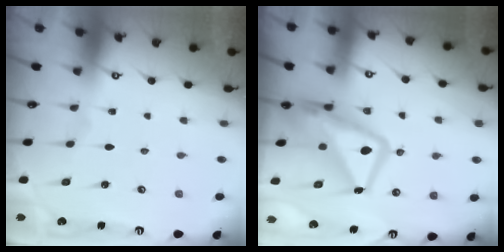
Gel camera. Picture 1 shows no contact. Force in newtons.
{"total": 16.9, "press": 16.8, "slide": 1.9}